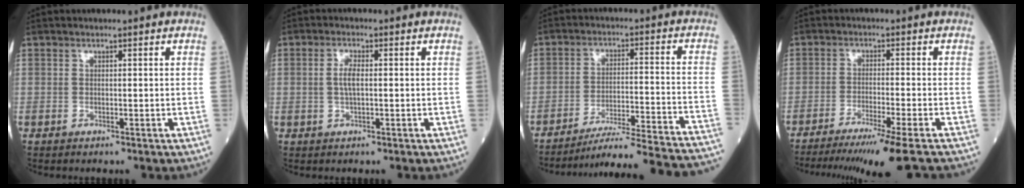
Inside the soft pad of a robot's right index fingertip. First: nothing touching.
{"total": 2.6, "force": [0.0, 0.7, 2.5], "torque": [-0.052, 0.003, -0.001]}
{"total": 24.9, "force": [-23.2, -1.5, 8.8], "torque": [-0.071, -0.035, -0.312]}
{"total": 12.7, "force": [-10.5, -2.0, 6.8], "torque": [-0.087, -0.044, -0.165]}